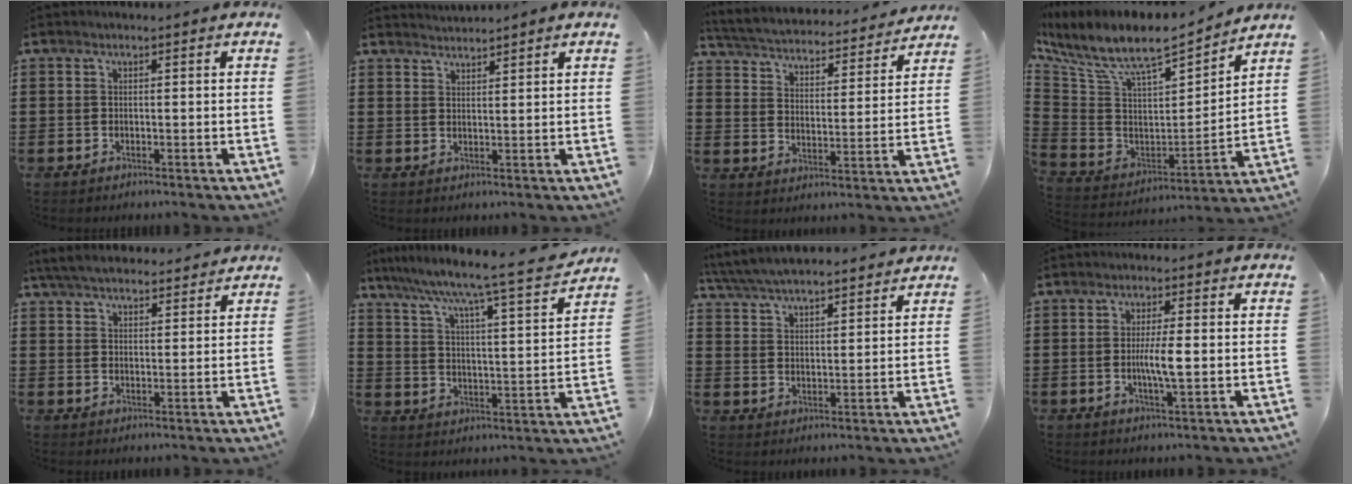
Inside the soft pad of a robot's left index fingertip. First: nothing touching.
{"total": 2.1, "force": [2.0, -0.4, -0.2], "torque": [-0.002, -0.002, 0.039]}
{"total": 3.5, "force": [3.5, 0.1, 0.3], "torque": [-0.028, -0.030, 0.052]}
{"total": 8.9, "force": [7.1, 2.2, 4.8], "torque": [-0.124, -0.057, 0.120]}
{"total": 5.1, "force": [4.8, 1.3, 1.4], "torque": [-0.043, -0.009, 0.089]}
{"total": 6.2, "force": [5.4, -1.0, 2.9], "torque": [-0.082, -0.050, 0.078]}
{"total": 5.6, "force": [5.4, 1.0, 1.2], "torque": [-0.046, -0.022, 0.097]}
{"total": 4.4, "force": [-0.3, 0.5, 4.4], "torque": [-0.077, -0.002, -0.007]}